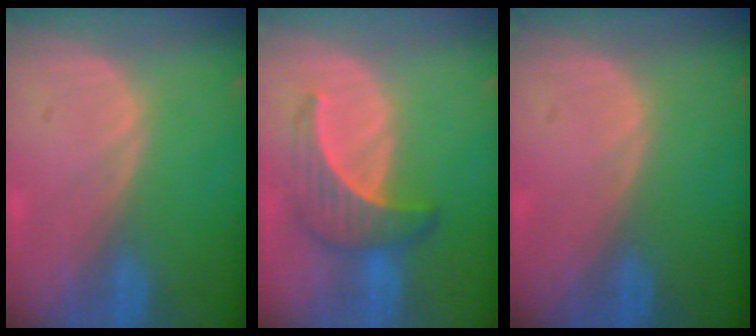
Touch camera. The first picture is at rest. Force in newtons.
{"total": 6.3, "press": 6.0, "slide": 1.9}
{"total": 0.0}